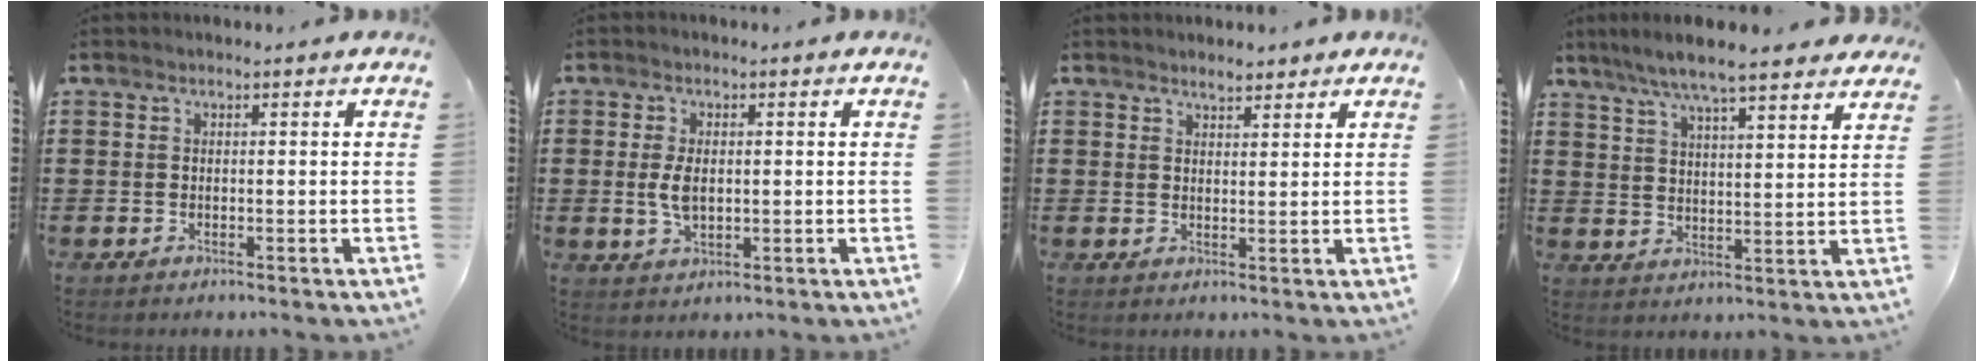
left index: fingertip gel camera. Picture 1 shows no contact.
{"total": 4.4, "force": [0.2, 2.3, 3.7], "torque": [-0.089, 0.000, -0.001]}
{"total": 2.3, "force": [2.1, 0.8, 0.7], "torque": [-0.018, 0.005, 0.040]}
{"total": 7.1, "force": [6.2, 0.4, 3.3], "torque": [-0.086, -0.021, 0.109]}